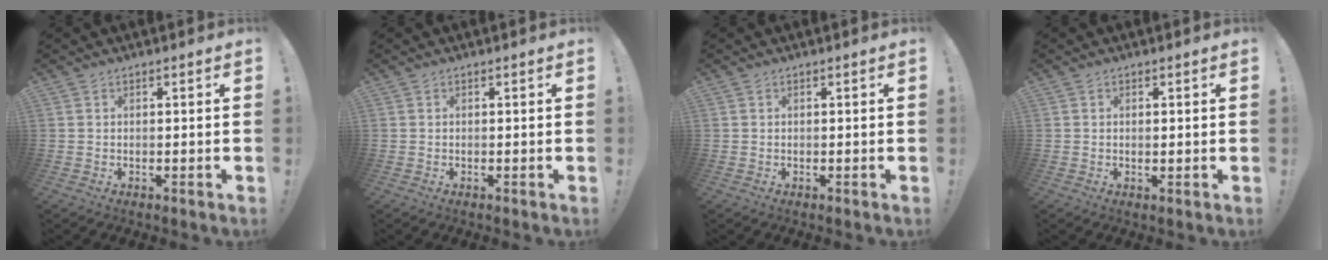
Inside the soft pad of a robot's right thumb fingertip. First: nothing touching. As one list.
[{"total": 0.0}, {"total": 0.0}, {"total": 0.7, "force": [0.2, 0.2, 0.7], "torque": [0.001, -0.005, 0.001]}]